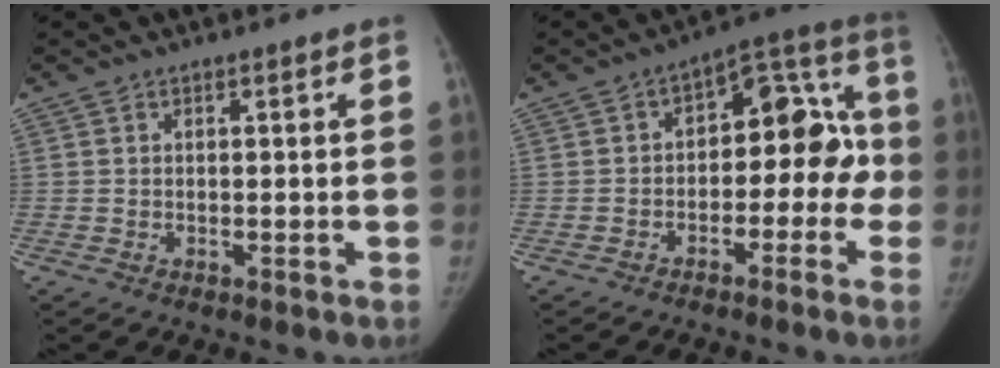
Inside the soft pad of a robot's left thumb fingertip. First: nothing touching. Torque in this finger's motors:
{"motor_torque": [-0.61, 1.07, -0.05, 0.22, 0.00]}